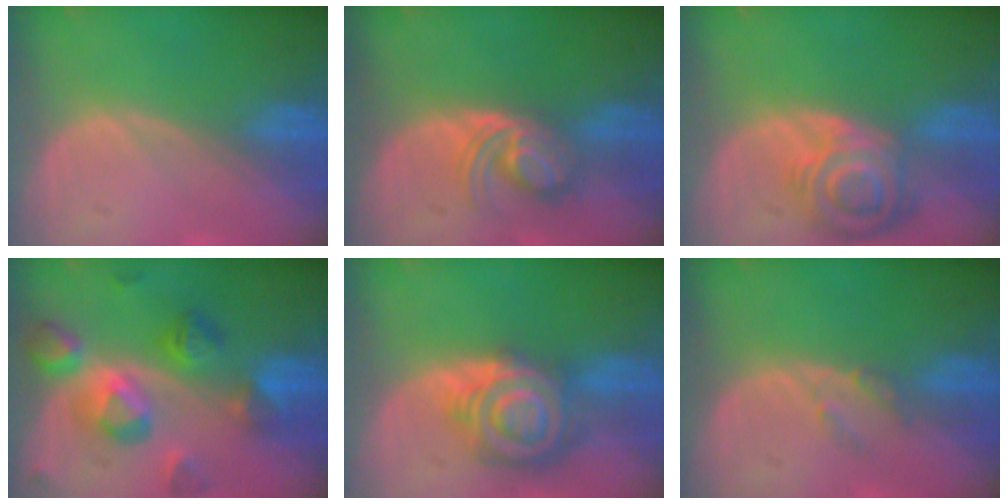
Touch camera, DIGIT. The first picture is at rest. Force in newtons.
{"total": 5.7, "press": 5.5, "slide": 1.5}
{"total": 8.4, "press": 7.4, "slide": 4.0}
{"total": 9.4, "press": 9.4, "slide": 0.6}
{"total": 9.1, "press": 9.0, "slide": 0.5}
{"total": 1.9, "press": 1.9, "slide": 0.1}